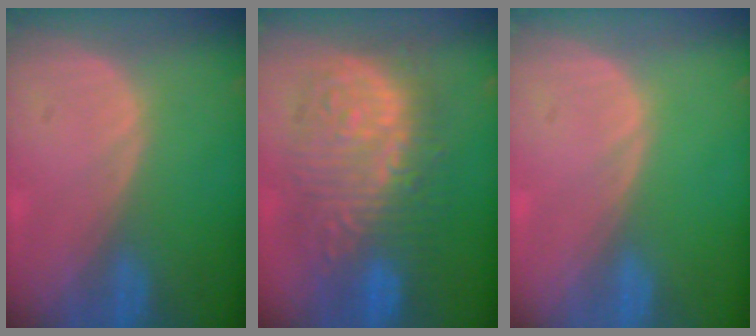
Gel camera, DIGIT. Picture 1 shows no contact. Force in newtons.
{"total": 12.7, "press": 12.7, "slide": 1.3}
{"total": 0.0}